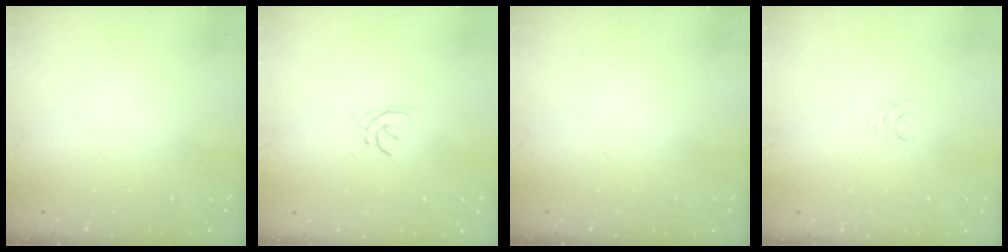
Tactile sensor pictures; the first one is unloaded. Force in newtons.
{"total": 1.8, "press": 1.7, "slide": 0.5}
{"total": 0.0}
{"total": 2.5, "press": 2.5, "slide": 0.2}